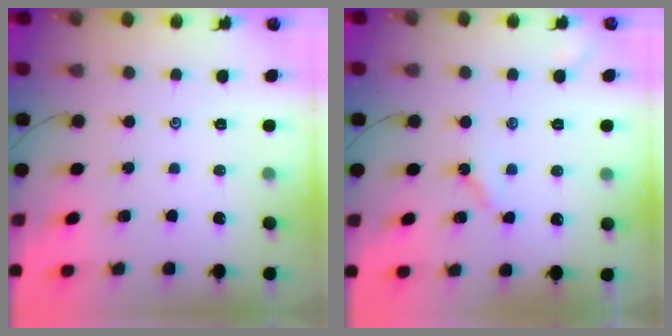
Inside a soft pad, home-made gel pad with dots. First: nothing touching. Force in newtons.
{"total": 3.9, "press": 3.9, "slide": 0.2}